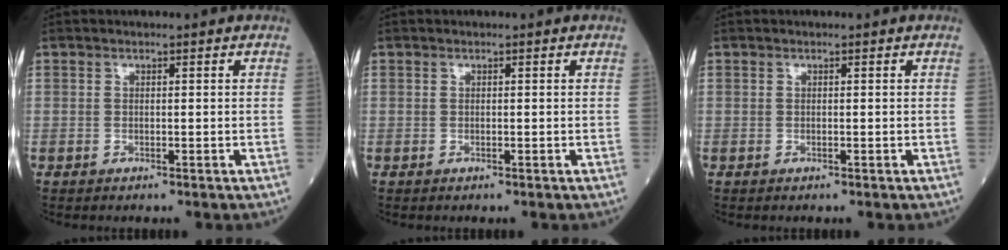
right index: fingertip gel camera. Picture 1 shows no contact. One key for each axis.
{"total": 0.0}
{"total": 0.0}